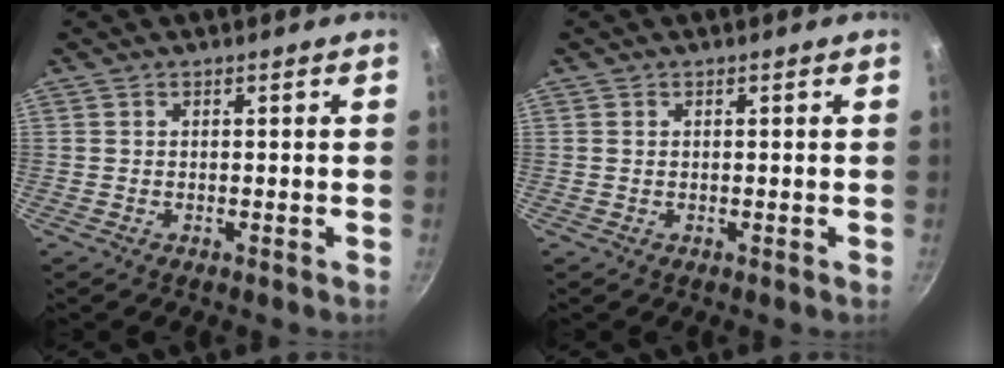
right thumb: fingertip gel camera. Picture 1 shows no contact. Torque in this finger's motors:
{"motor_torque": [0.01, 0.23, 0.23, 0.07, 0.04]}